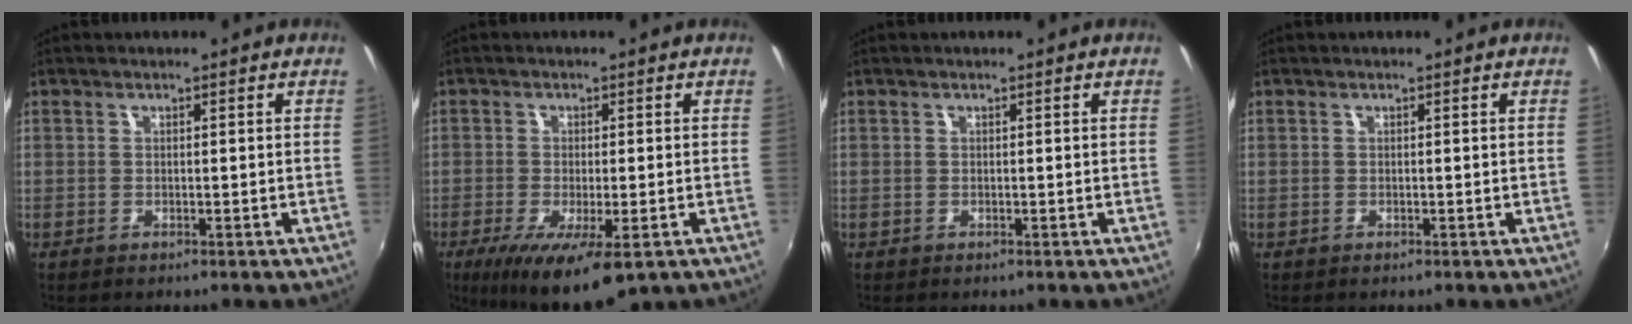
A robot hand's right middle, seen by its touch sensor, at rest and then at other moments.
{"total": 11.1, "force": [-5.9, 3.2, 8.8], "torque": [-0.170, -0.042, -0.091]}
{"total": 0.0}
{"total": 0.0}